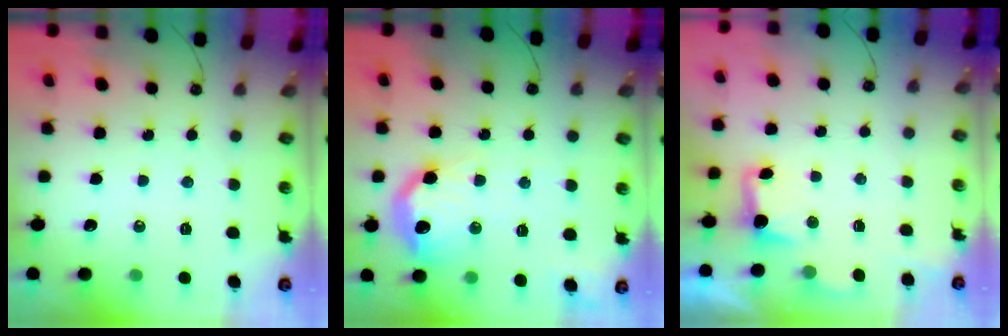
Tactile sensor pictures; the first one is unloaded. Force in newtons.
{"total": 16.9, "press": 16.8, "slide": 1.0}
{"total": 2.4, "press": 2.2, "slide": 1.0}